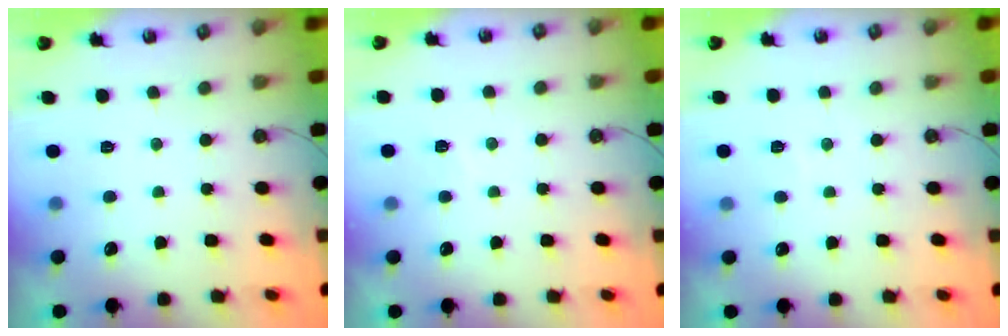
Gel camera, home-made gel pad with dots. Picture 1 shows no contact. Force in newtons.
{"total": 4.3, "press": 4.2, "slide": 0.7}
{"total": 3.5, "press": 3.5, "slide": 0.5}